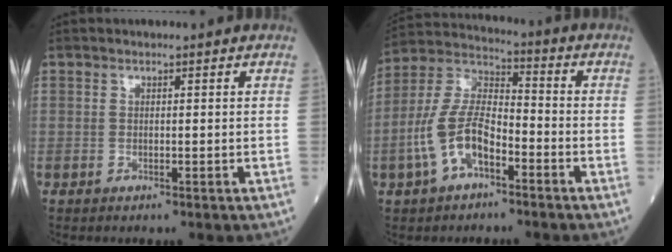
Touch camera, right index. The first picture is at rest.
{"total": 11.2, "force": [-4.5, 4.9, 8.9], "torque": [-0.206, 0.016, -0.088]}